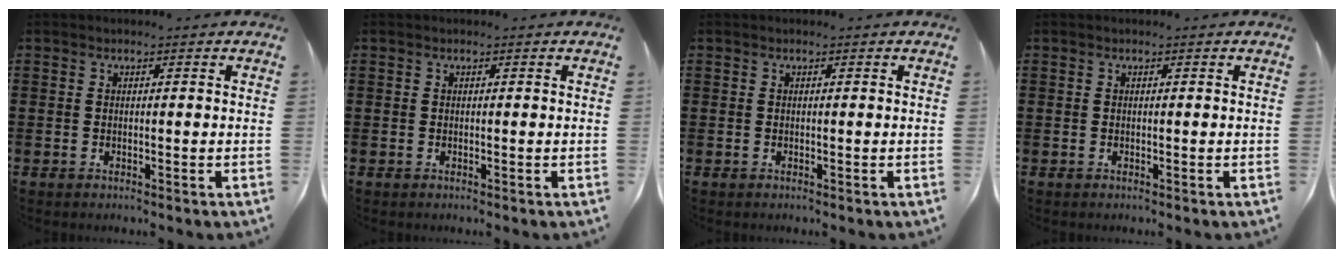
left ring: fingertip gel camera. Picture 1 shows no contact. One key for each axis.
{"total": 0.0}
{"total": 0.0}
{"total": 0.0}